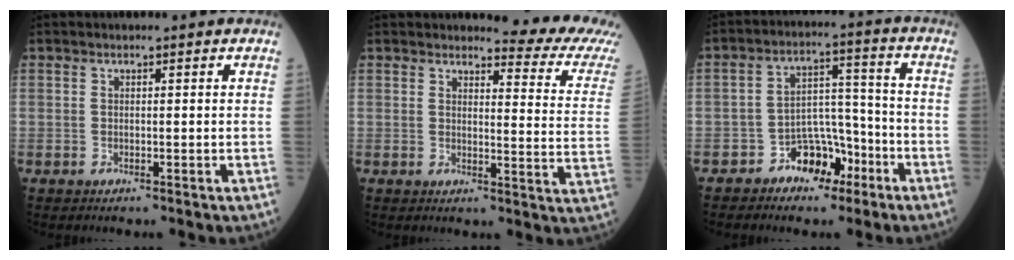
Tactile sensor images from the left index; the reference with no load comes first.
{"total": 10.1, "force": [9.9, -0.6, 2.1], "torque": [-0.019, -0.080, 0.095]}
{"total": 7.2, "force": [-4.6, 4.3, 3.4], "torque": [-0.058, 0.028, -0.077]}